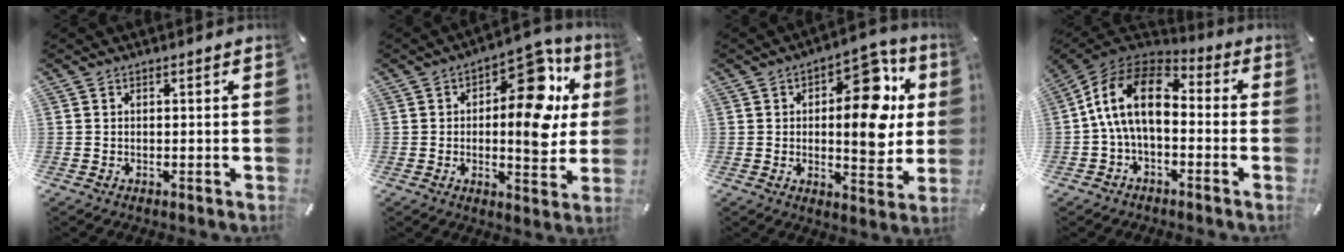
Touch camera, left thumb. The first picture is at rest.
{"total": 17.4, "force": [4.4, 8.6, 14.4], "torque": [-0.169, -0.037, 0.066]}
{"total": 17.1, "force": [3.8, 8.8, 14.2], "torque": [-0.163, -0.030, 0.058]}
{"total": 14.7, "force": [-0.3, 9.3, 11.4], "torque": [-0.238, 0.023, -0.010]}